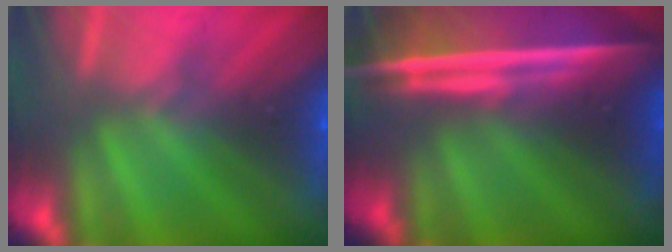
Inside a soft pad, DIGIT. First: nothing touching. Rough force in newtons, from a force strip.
{"total": 11.6}